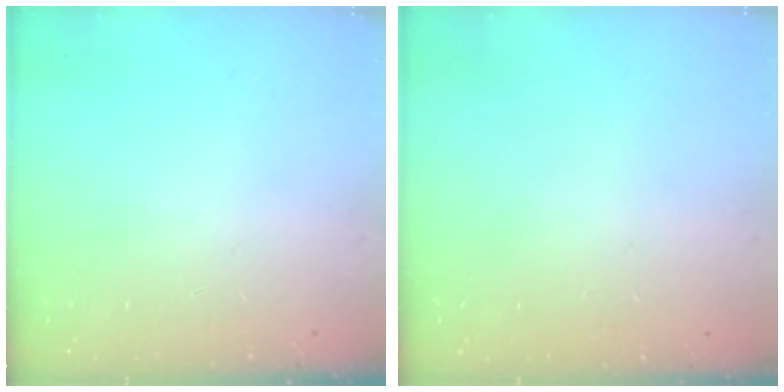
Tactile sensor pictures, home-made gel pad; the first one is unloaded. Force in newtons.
{"total": 0.0}